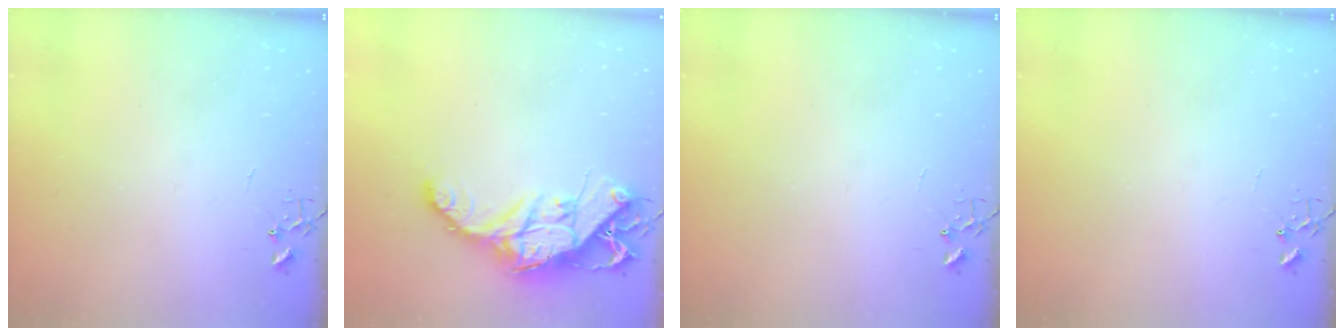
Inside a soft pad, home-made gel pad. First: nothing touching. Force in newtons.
{"total": 16.1, "press": 16.1, "slide": 1.6}
{"total": 0.0}
{"total": 0.0}